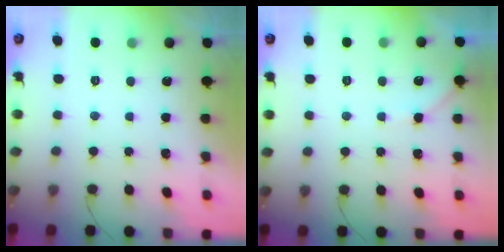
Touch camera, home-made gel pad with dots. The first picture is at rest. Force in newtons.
{"total": 3.6, "press": 3.5, "slide": 0.5}